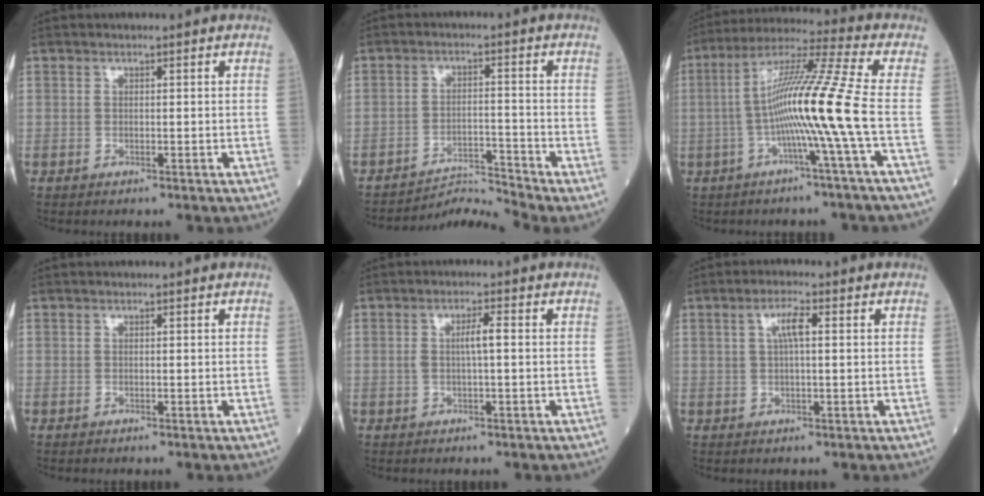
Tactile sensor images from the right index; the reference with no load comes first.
{"total": 5.6, "force": [-4.8, -2.5, -1.5], "torque": [0.019, -0.001, -0.080]}
{"total": 13.2, "force": [-2.4, -2.7, 12.7], "torque": [-0.230, 0.013, -0.053]}
{"total": 0.0}
{"total": 2.9, "force": [0.2, 0.3, 2.9], "torque": [-0.055, 0.004, 0.002]}
{"total": 3.5, "force": [0.9, 0.6, 3.3], "torque": [-0.064, 0.009, 0.017]}